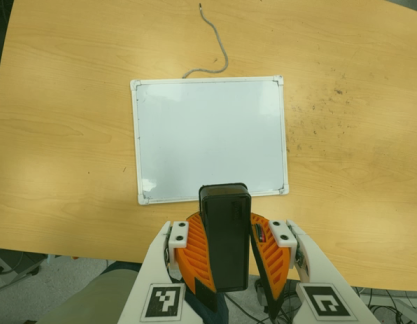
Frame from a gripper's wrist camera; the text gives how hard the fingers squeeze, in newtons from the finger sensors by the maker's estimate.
{"total": 11.0, "left": 11.0, "right": 11.1}